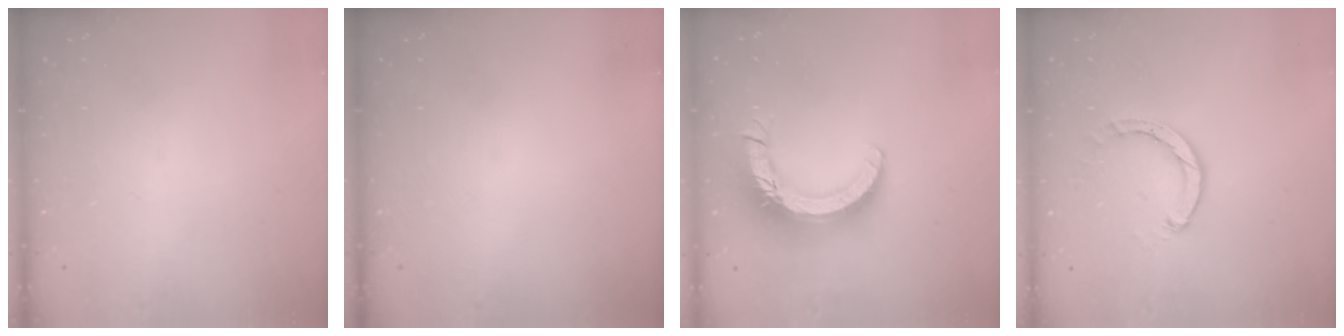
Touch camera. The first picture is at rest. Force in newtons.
{"total": 0.0}
{"total": 13.9, "press": 13.8, "slide": 1.4}
{"total": 3.0, "press": 3.0, "slide": 0.4}